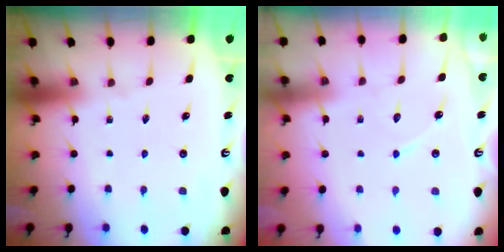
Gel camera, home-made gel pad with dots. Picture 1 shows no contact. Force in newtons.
{"total": 5.5, "press": 5.5, "slide": 0.6}